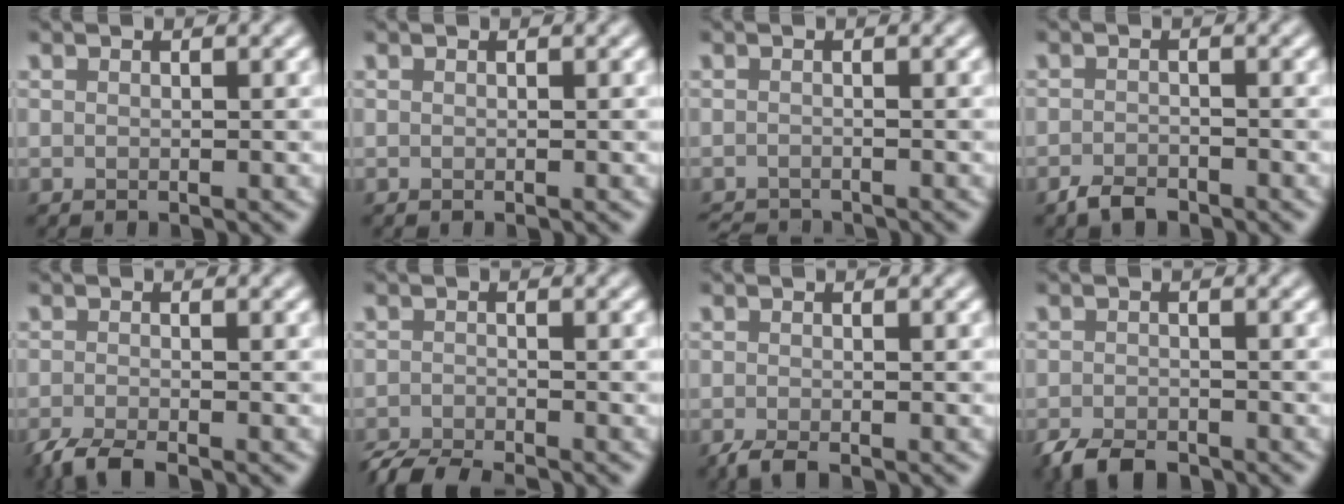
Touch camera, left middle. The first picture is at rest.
{"total": 0.0}
{"total": 2.4, "force": [-2.4, 0.4, 0.4], "torque": [-0.001, -0.010, -0.039]}
{"total": 1.7, "force": [-1.4, 0.7, 0.7], "torque": [-0.013, 0.002, -0.029]}
{"total": 3.0, "force": [-2.4, 0.5, 1.7], "torque": [-0.034, -0.008, -0.051]}
{"total": 4.0, "force": [-3.7, 0.4, 1.4], "torque": [-0.024, -0.009, -0.073]}
{"total": 1.7, "force": [-1.4, 0.3, 1.0], "torque": [-0.018, -0.005, -0.028]}
{"total": 3.3, "force": [-2.6, 1.3, 1.5], "torque": [-0.027, -0.005, -0.052]}